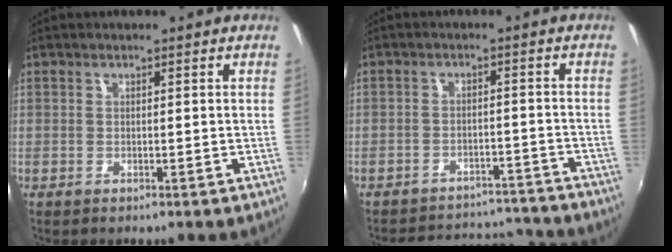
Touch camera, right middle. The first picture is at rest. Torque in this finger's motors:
{"motor_torque": [0.70, -1.44, -0.06, 0.01]}